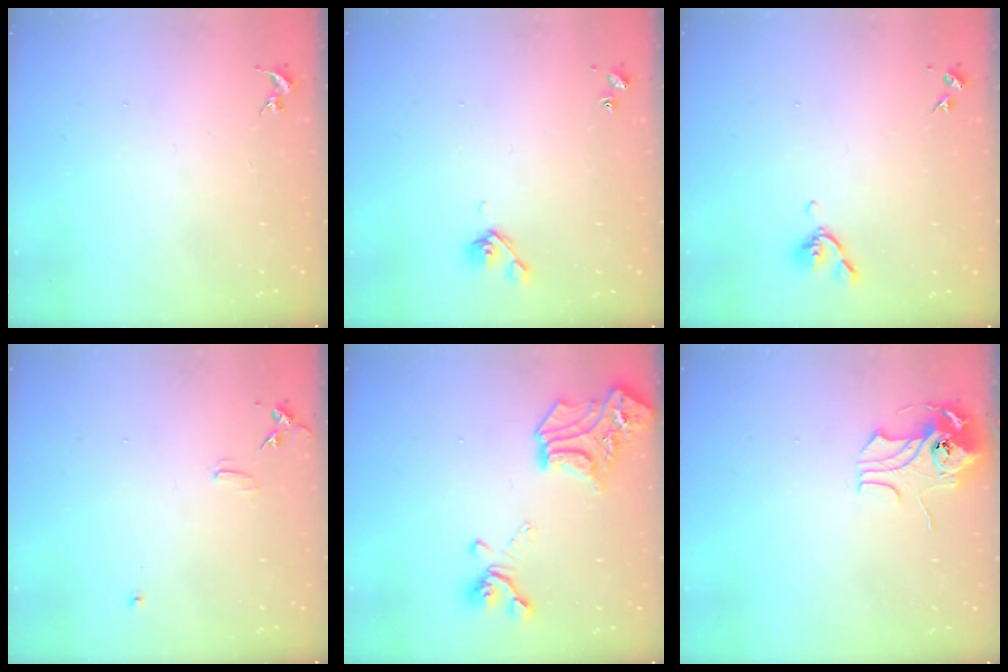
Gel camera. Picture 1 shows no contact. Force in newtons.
{"total": 5.3, "press": 5.1, "slide": 1.3}
{"total": 5.9, "press": 5.8, "slide": 0.9}
{"total": 7.6, "press": 7.6, "slide": 0.7}
{"total": 19.5, "press": 19.5, "slide": 0.7}
{"total": 10.2, "press": 10.2, "slide": 1.1}